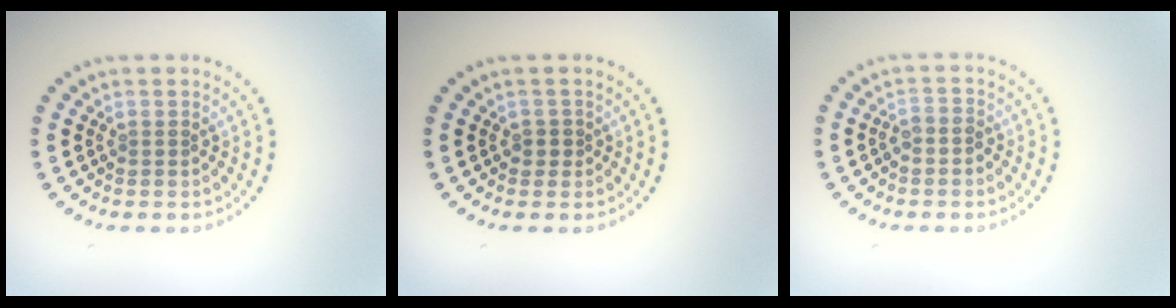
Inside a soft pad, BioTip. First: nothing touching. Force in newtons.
{"total": 1.0, "press": 0.9, "slide": 0.4}
{"total": 1.5, "press": 1.3, "slide": 0.7}